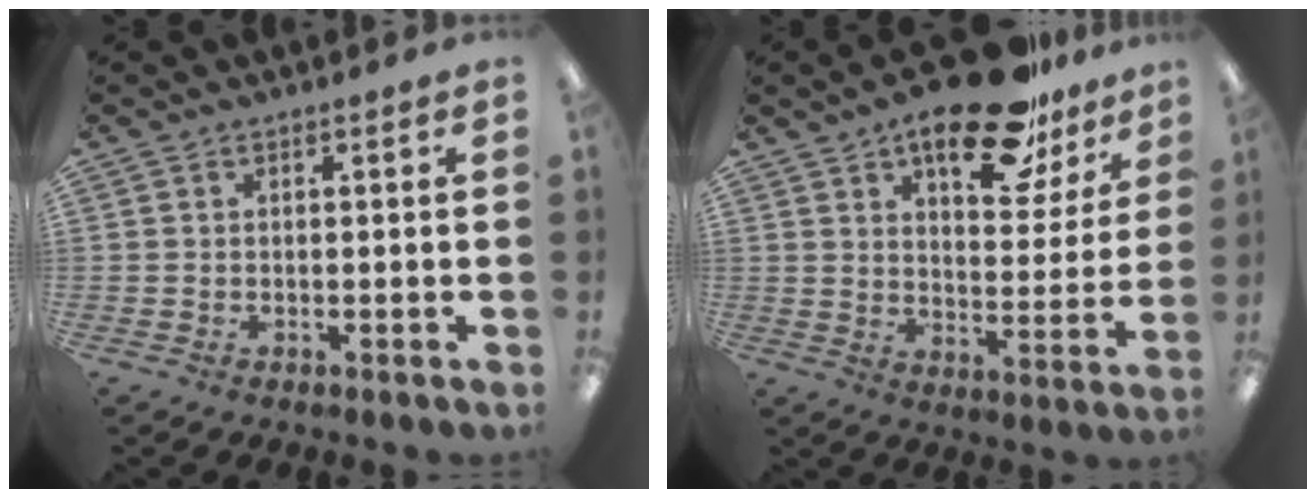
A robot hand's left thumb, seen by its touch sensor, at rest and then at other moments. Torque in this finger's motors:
{"motor_torque": [0.51, 0.63, 1.27, -1.50, 0.20]}